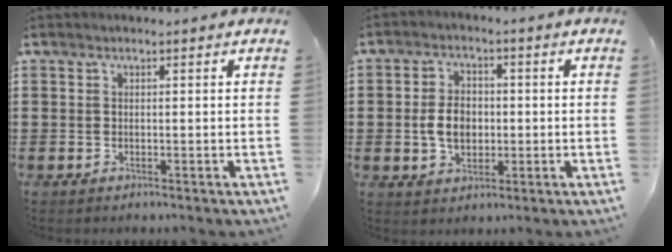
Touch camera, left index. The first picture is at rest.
{"total": 5.6, "force": [-0.5, 3.8, 4.1], "torque": [-0.087, 0.002, -0.017]}